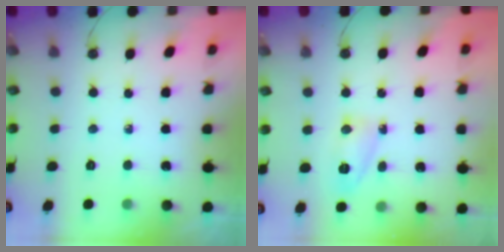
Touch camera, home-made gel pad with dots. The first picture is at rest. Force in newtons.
{"total": 4.8, "press": 4.6, "slide": 1.2}